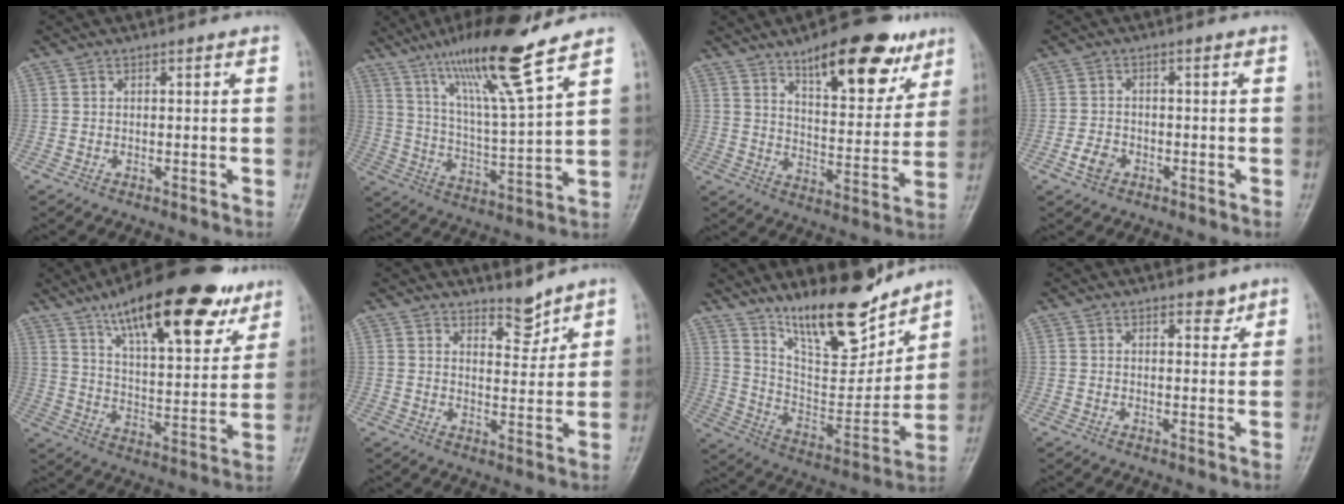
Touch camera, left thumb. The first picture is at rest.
{"total": 16.7, "force": [11.6, 1.3, 12.0], "torque": [-0.205, -0.059, 0.209]}
{"total": 17.9, "force": [11.1, 6.9, 12.2], "torque": [-0.126, -0.053, 0.168]}
{"total": 3.2, "force": [-1.6, 2.3, 1.6], "torque": [-0.028, 0.010, -0.029]}
{"total": 24.2, "force": [15.1, 8.3, 17.0], "torque": [-0.223, -0.042, 0.236]}
{"total": 4.2, "force": [3.8, 1.4, 1.1], "torque": [-0.002, -0.038, 0.065]}
{"total": 17.9, "force": [13.8, 5.5, 10.0], "torque": [-0.119, -0.091, 0.244]}
{"total": 2.9, "force": [2.1, 1.4, 1.4], "torque": [-0.004, -0.012, 0.028]}